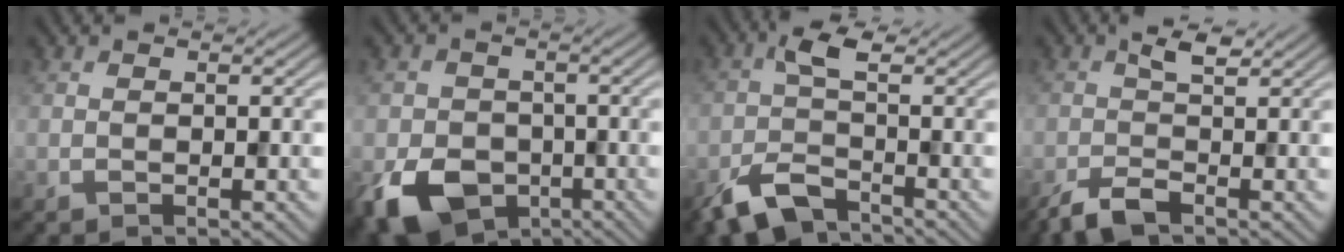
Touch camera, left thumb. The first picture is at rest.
{"total": 9.3, "force": [-4.2, 6.8, 4.8], "torque": [-0.109, -0.028, -0.082]}
{"total": 6.0, "force": [-3.6, 2.6, 4.0], "torque": [-0.080, 0.001, -0.081]}
{"total": 3.6, "force": [-1.6, 1.3, 3.0], "torque": [-0.064, 0.000, -0.038]}